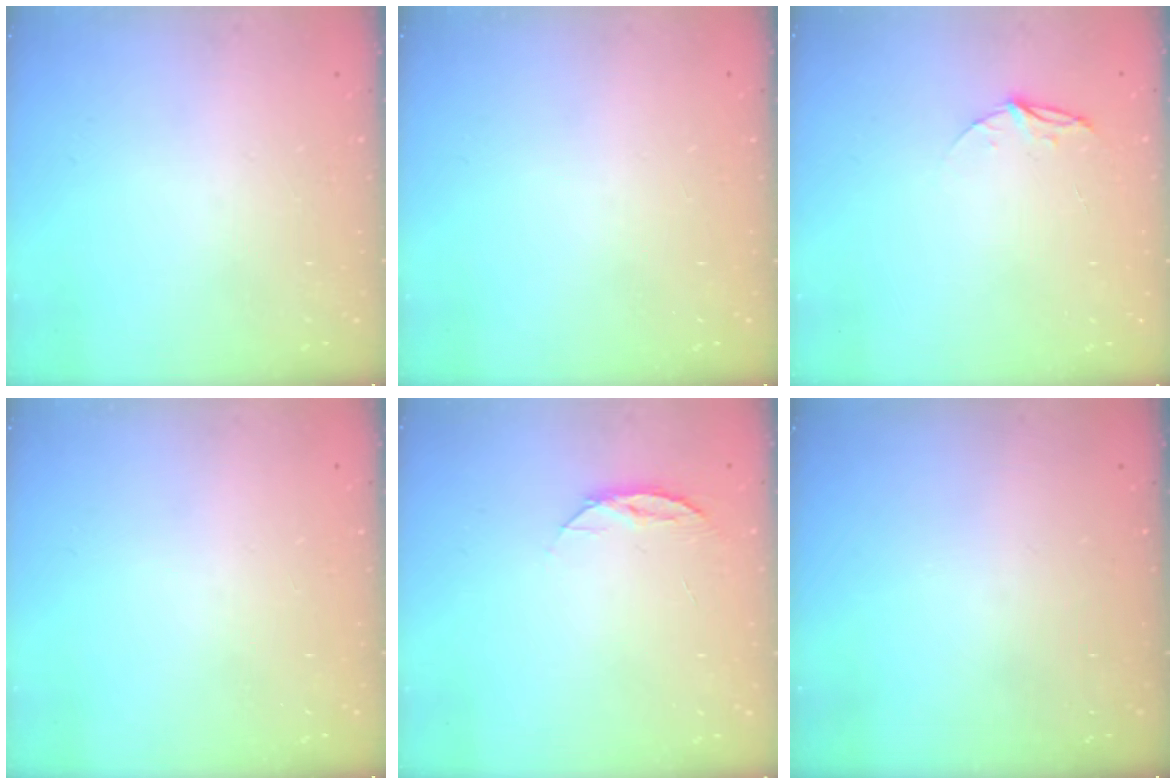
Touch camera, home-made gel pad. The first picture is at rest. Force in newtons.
{"total": 0.0}
{"total": 4.4, "press": 4.4, "slide": 0.4}
{"total": 0.0}
{"total": 4.4, "press": 4.3, "slide": 0.5}
{"total": 0.0}